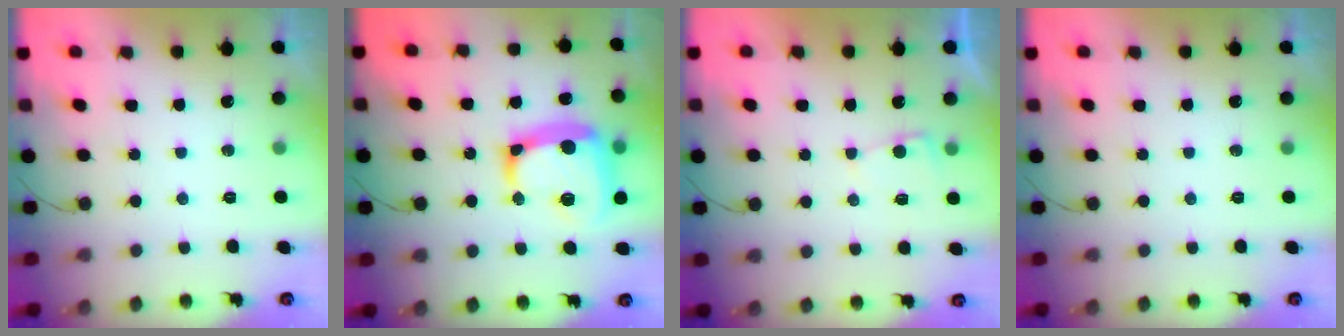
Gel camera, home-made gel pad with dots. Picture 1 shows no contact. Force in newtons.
{"total": 18.5, "press": 18.5, "slide": 1.3}
{"total": 2.1, "press": 2.1, "slide": 0.3}
{"total": 0.0}